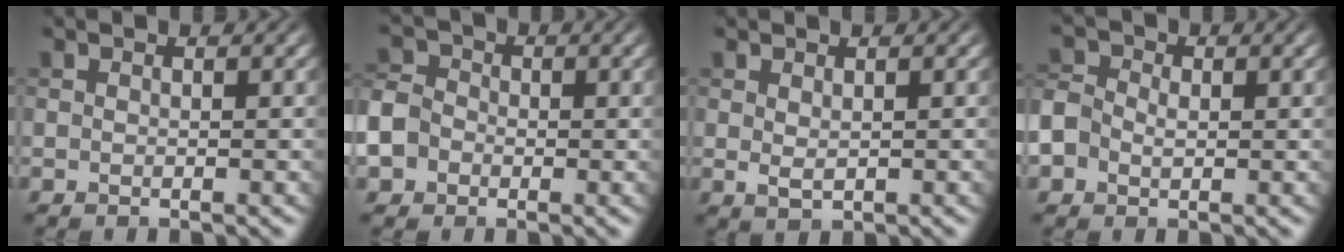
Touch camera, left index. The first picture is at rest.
{"total": 7.1, "force": [-2.7, 5.9, 3.0], "torque": [-0.076, -0.009, -0.072]}
{"total": 1.3, "force": [0.5, 0.7, 1.0], "torque": [-0.018, -0.003, 0.014]}
{"total": 4.2, "force": [-0.3, 3.3, 2.5], "torque": [-0.044, 0.009, -0.012]}